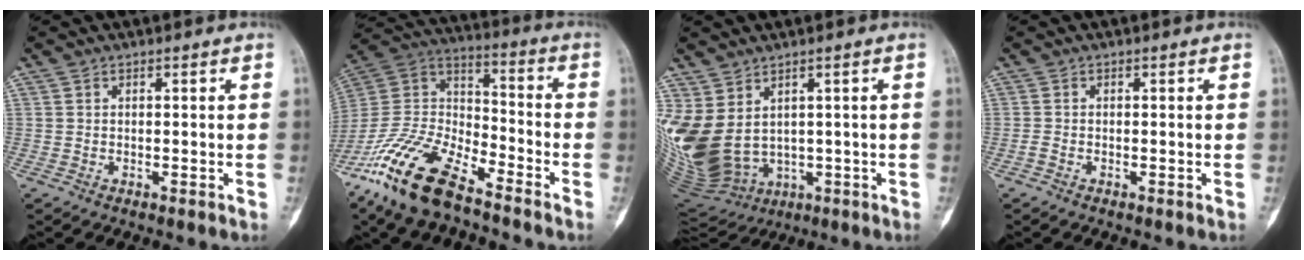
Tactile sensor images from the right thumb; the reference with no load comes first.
{"total": 19.5, "force": [-13.5, 7.2, 12.1], "torque": [-0.245, 0.057, -0.260]}
{"total": 18.3, "force": [0.4, 13.2, 12.6], "torque": [-0.305, -0.009, 0.047]}
{"total": 0.5, "force": [-0.4, 0.2, 0.4], "torque": [-0.007, -0.001, -0.011]}